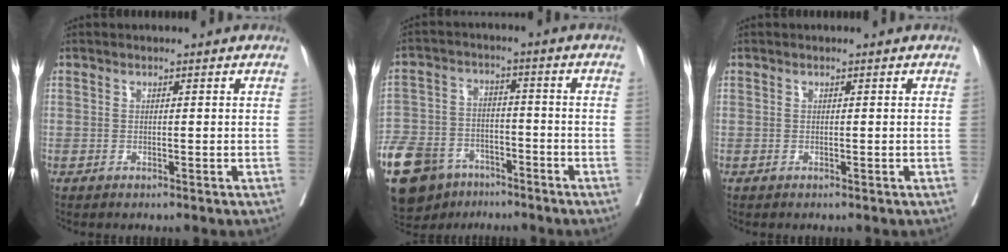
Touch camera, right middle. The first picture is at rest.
{"total": 18.6, "force": [-12.3, 10.7, 8.8], "torque": [-0.233, -0.012, -0.205]}
{"total": 0.0}